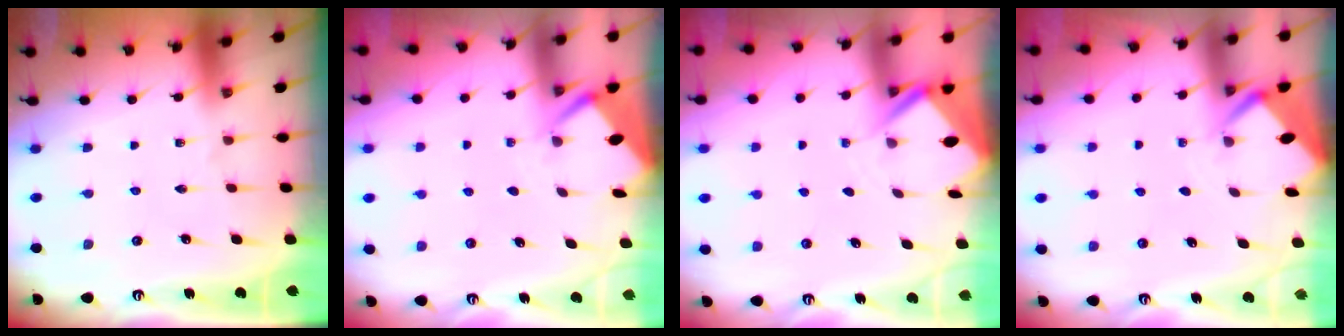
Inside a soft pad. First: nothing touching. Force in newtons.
{"total": 2.8, "press": 2.7, "slide": 0.3}
{"total": 2.9, "press": 2.9, "slide": 0.3}
{"total": 2.8, "press": 2.8, "slide": 0.2}